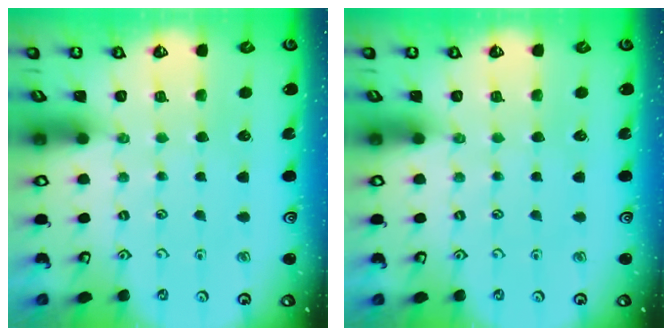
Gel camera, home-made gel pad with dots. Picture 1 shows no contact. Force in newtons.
{"total": 0.0}